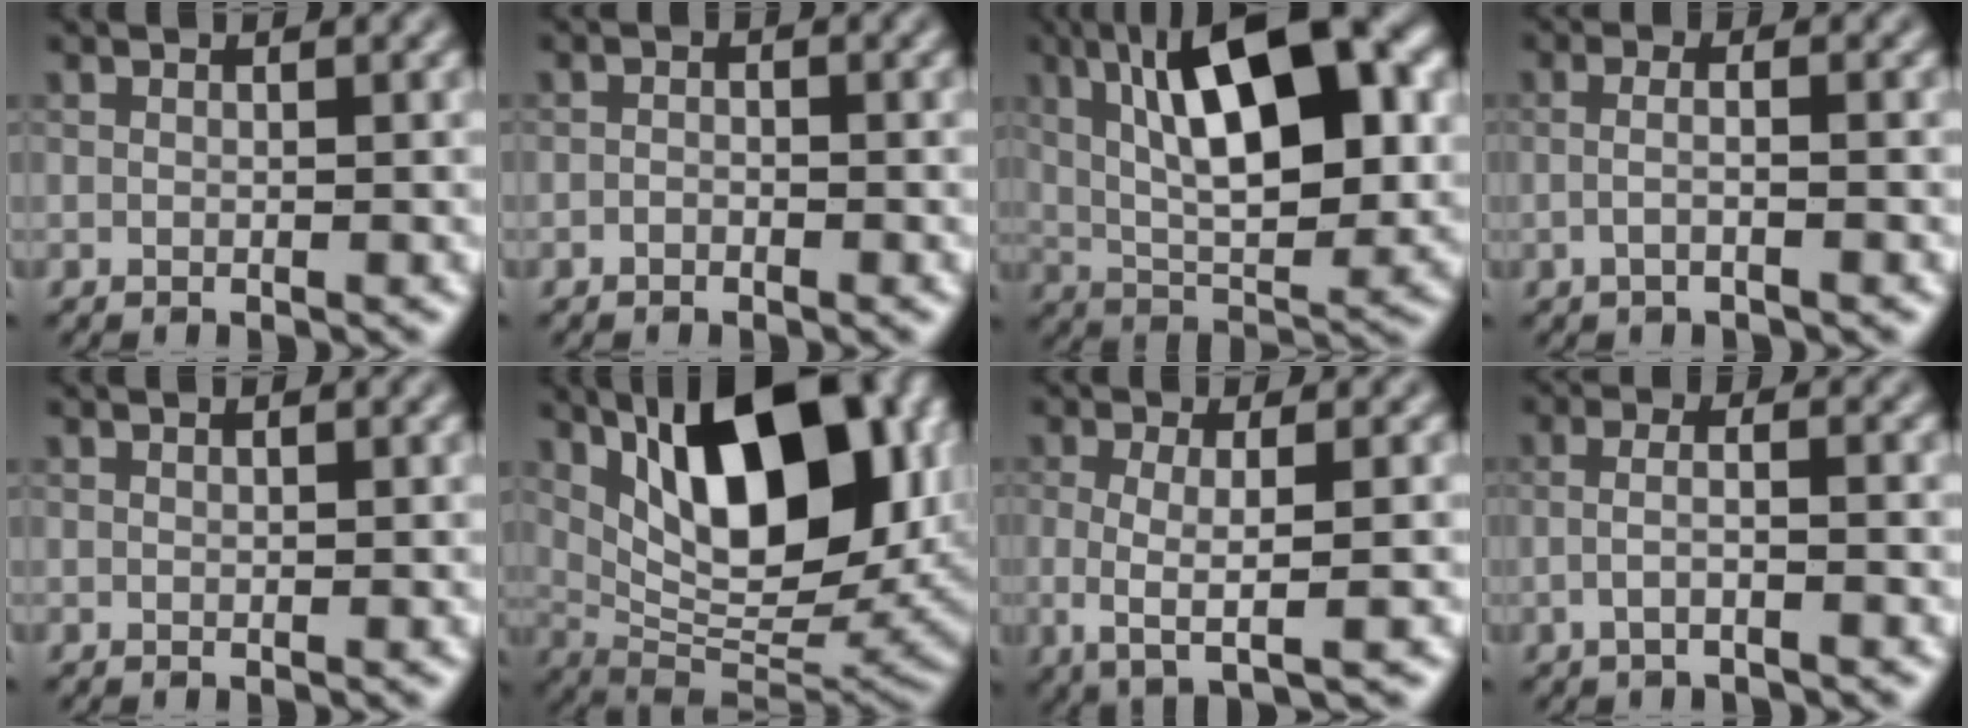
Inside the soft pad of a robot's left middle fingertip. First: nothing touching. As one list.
[{"total": 0.9, "force": [-0.9, 0.1, 0.0], "torque": [-0.003, 0.001, -0.013]}, {"total": 13.5, "force": [3.8, 5.2, 11.8], "torque": [-0.179, 0.011, 0.060]}, {"total": 1.9, "force": [-0.7, 0.6, 1.7], "torque": [-0.025, -0.006, -0.020]}, {"total": 0.0}, {"total": 15.3, "force": [5.2, 7.0, 12.6], "torque": [-0.188, 0.002, 0.097]}, {"total": 3.7, "force": [-1.1, 0.8, 3.4], "torque": [-0.067, -0.006, -0.015]}, {"total": 2.3, "force": [-1.0, 0.6, 1.9], "torque": [-0.036, -0.001, -0.020]}]